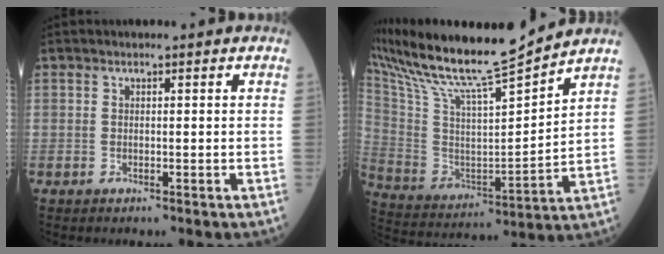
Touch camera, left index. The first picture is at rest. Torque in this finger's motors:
{"motor_torque": [0.91, -1.22, 0.44, 0.15]}